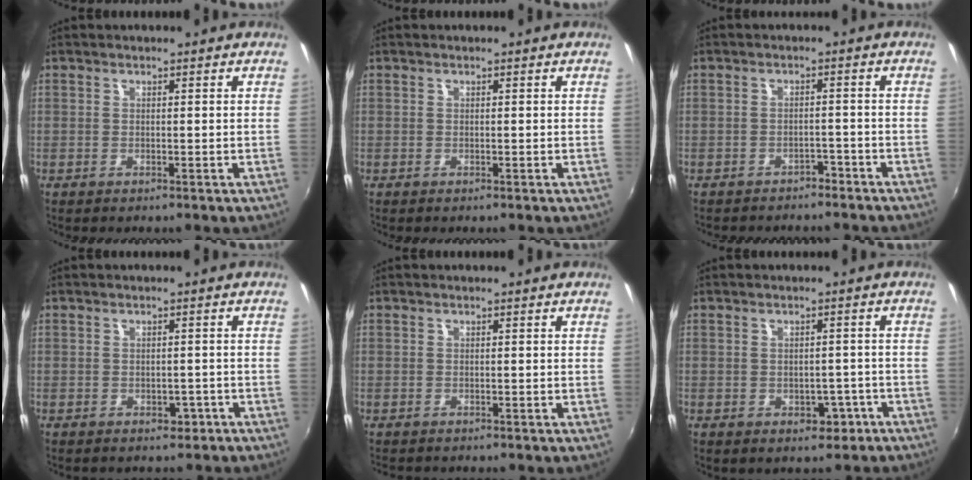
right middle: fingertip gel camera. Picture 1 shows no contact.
{"total": 0.0}
{"total": 5.1, "force": [-4.5, 2.2, 1.1], "torque": [-0.031, 0.001, -0.054]}
{"total": 2.2, "force": [-1.3, 1.8, 0.5], "torque": [-0.009, 0.004, -0.008]}
{"total": 0.5, "force": [-0.4, 0.3, 0.0], "torque": [-0.001, -0.002, -0.008]}
{"total": 4.1, "force": [-2.2, 3.1, 1.7], "torque": [-0.032, 0.009, -0.013]}